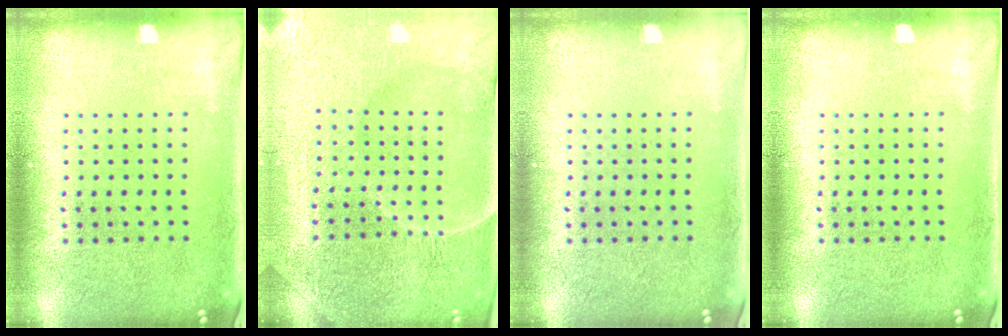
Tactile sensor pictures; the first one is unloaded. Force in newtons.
{"total": 4.3, "press": 4.1, "slide": 1.3}
{"total": 0.0}
{"total": 0.0}